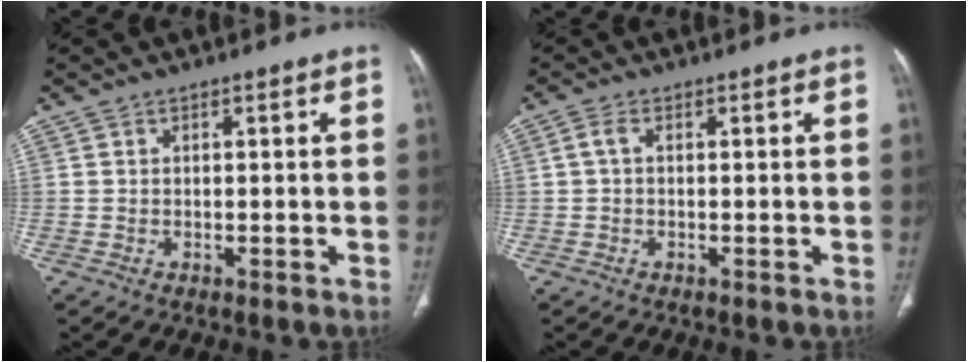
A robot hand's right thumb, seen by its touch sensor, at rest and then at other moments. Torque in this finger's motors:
{"motor_torque": [-0.57, 0.06, -0.23, 0.17, 0.07]}